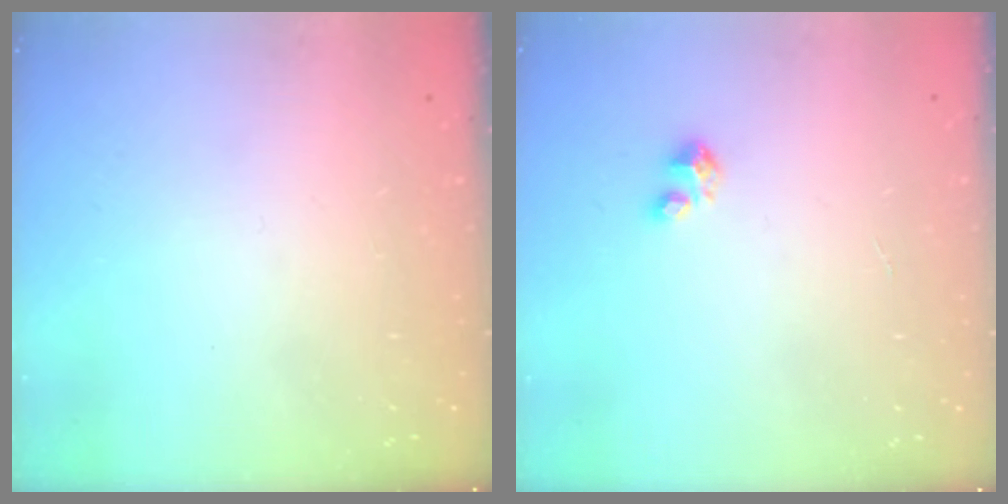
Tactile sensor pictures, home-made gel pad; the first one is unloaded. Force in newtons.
{"total": 1.7, "press": 1.7, "slide": 0.1}